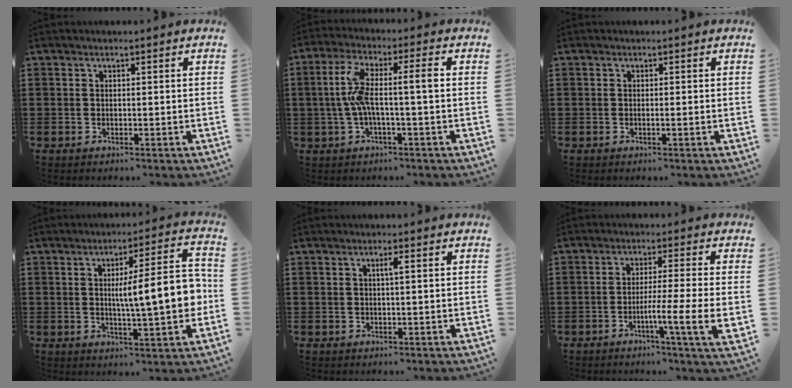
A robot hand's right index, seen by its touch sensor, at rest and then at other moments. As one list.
[{"total": 7.2, "force": [-0.5, 1.0, 7.1], "torque": [-0.143, 0.002, -0.021]}, {"total": 0.5, "force": [-0.2, -0.1, 0.5], "torque": [-0.007, -0.005, -0.002]}, {"total": 11.7, "force": [0.0, 2.3, 11.5], "torque": [-0.170, -0.009, -0.008]}, {"total": 1.4, "force": [0.3, 0.0, 1.4], "torque": [-0.025, 0.001, 0.003]}, {"total": 7.3, "force": [-2.1, -0.5, 7.0], "torque": [-0.120, -0.016, -0.036]}]